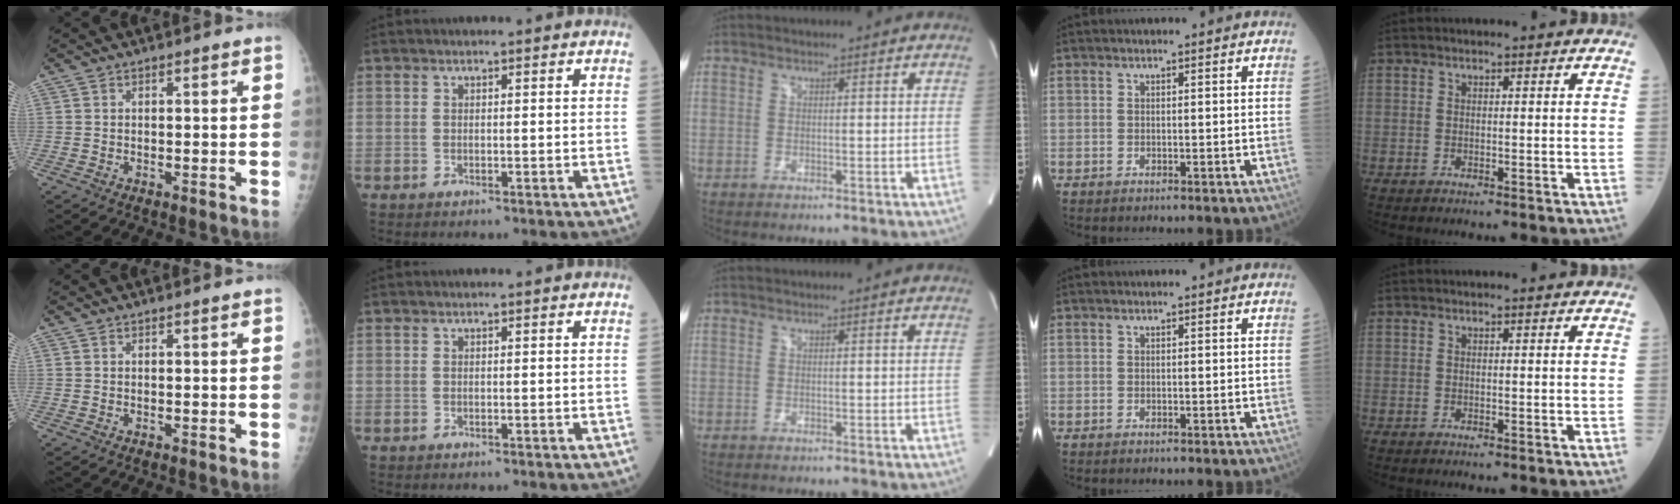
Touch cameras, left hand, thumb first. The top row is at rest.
{}